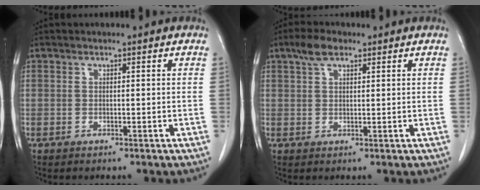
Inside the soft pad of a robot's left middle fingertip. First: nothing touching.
{"total": 3.6, "force": [2.3, 1.5, 2.3], "torque": [-0.048, 0.011, 0.045]}